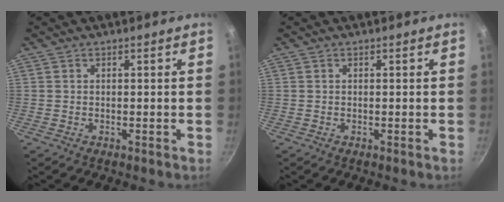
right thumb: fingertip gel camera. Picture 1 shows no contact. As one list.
[{"total": 0.0}]